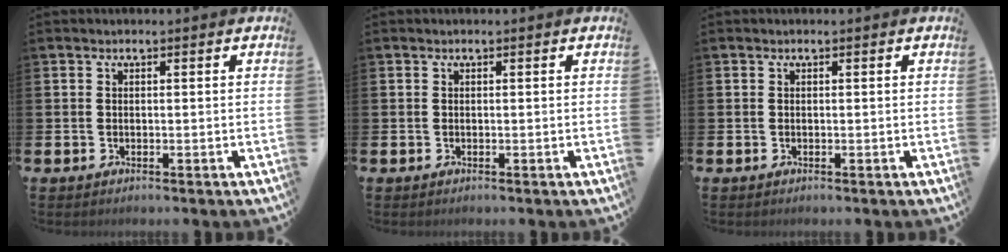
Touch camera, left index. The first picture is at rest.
{"total": 0.0}
{"total": 0.0}